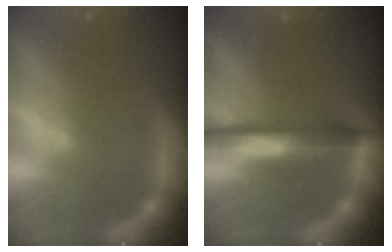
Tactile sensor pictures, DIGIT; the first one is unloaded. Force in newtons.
{"total": 5.0}